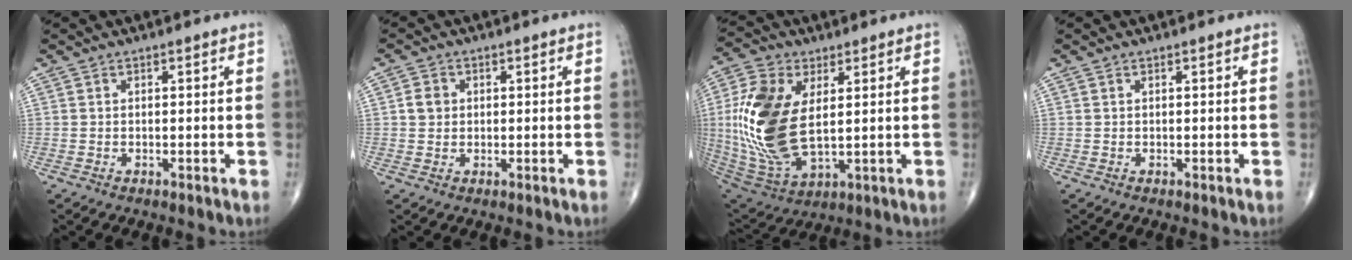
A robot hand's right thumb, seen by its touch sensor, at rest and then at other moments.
{"total": 2.8, "force": [0.4, 2.5, 1.2], "torque": [-0.011, 0.004, 0.004]}
{"total": 19.8, "force": [2.6, 10.8, 16.3], "torque": [-0.351, -0.017, 0.055]}
{"total": 0.0}